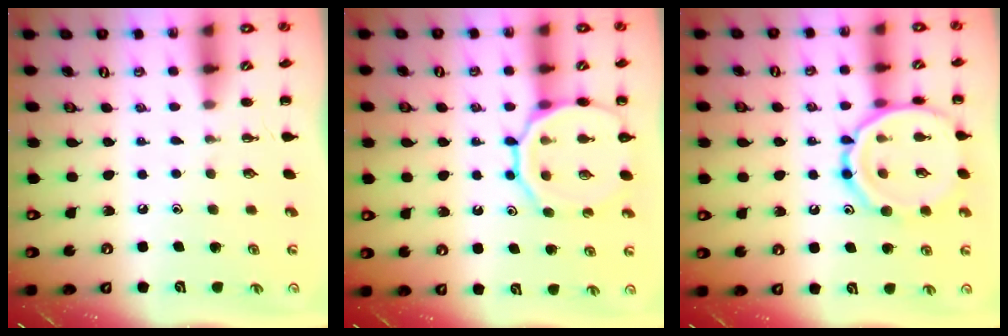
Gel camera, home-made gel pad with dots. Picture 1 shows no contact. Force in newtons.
{"total": 14.6, "press": 14.4, "slide": 2.1}
{"total": 15.5, "press": 15.4, "slide": 1.0}